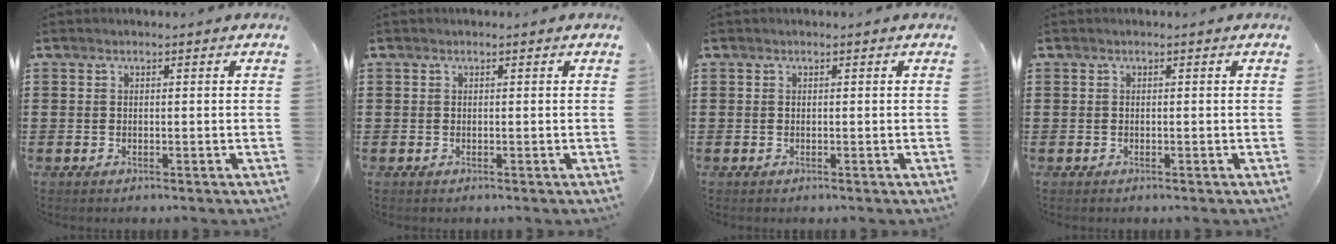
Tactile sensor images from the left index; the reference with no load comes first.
{"total": 0.0}
{"total": 0.0}
{"total": 0.0}